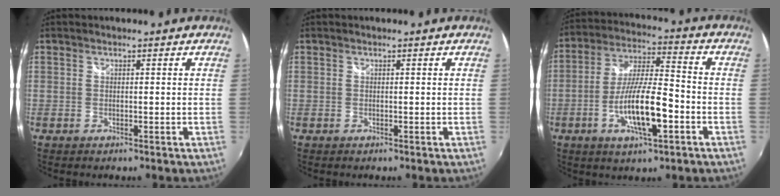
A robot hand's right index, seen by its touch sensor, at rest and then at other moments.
{"total": 0.0}
{"total": 13.4, "force": [-4.8, 3.0, 12.1], "torque": [-0.239, -0.006, -0.086]}